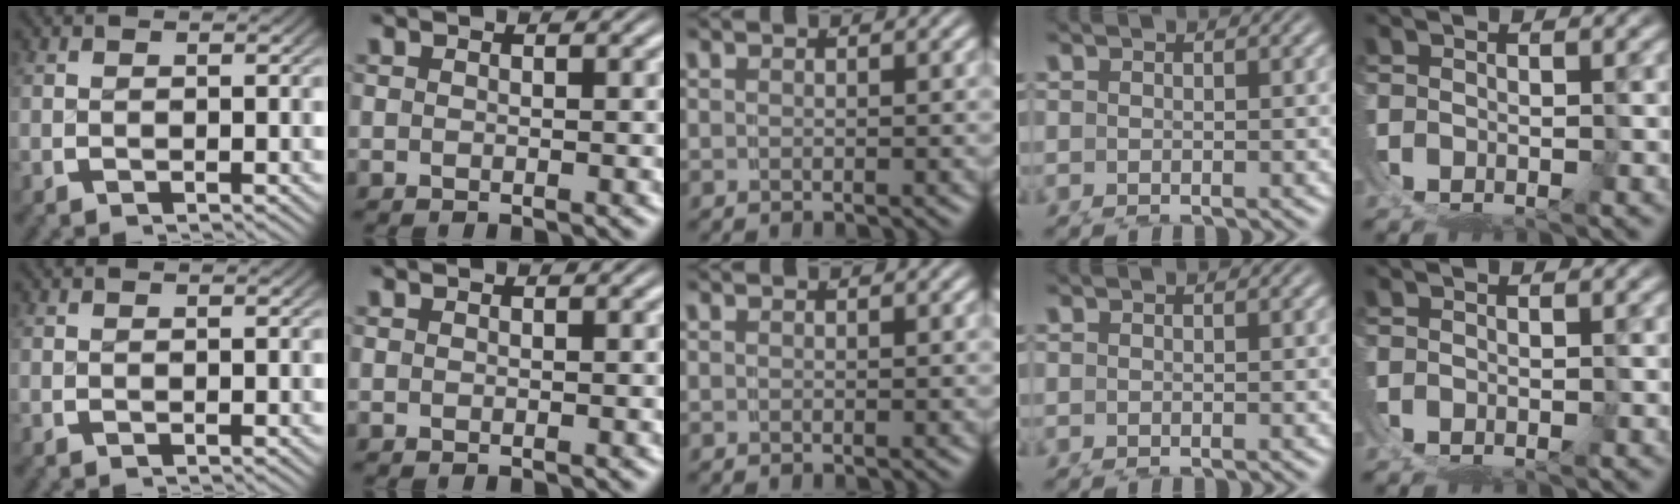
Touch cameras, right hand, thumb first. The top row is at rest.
{}